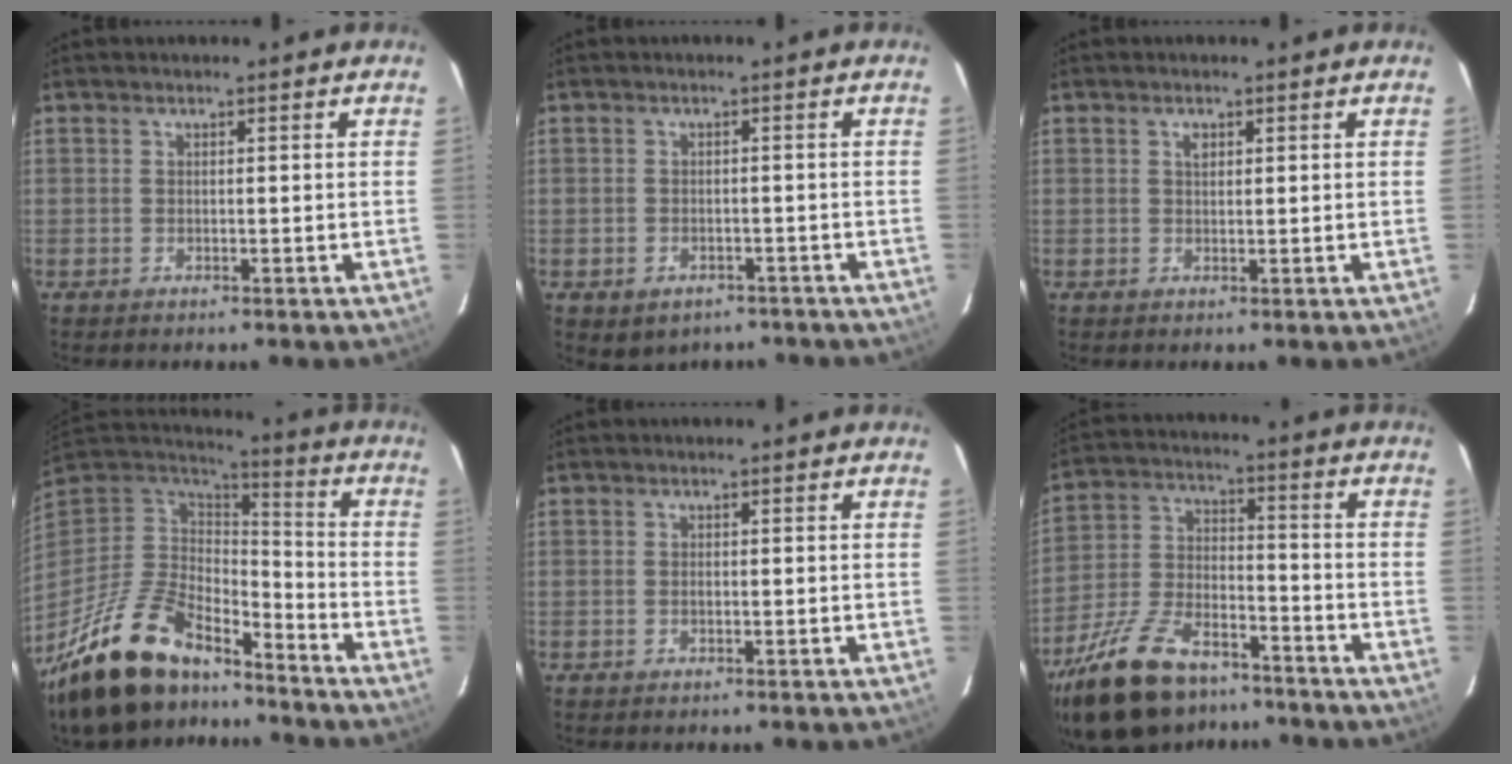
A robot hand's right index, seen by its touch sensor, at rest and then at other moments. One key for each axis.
{"total": 6.0, "fx": -3.9, "fy": 4.0, "fz": 2.2, "tx": -0.044, "ty": -0.001, "tz": -0.037}
{"total": 1.3, "fx": 0.6, "fy": 0.9, "fz": 0.8, "tx": -0.013, "ty": 0.004, "tz": 0.011}
{"total": 23.2, "fx": -17.0, "fy": 9.5, "fz": 12.5, "tx": -0.262, "ty": -0.018, "tz": -0.295}
{"total": 0.5, "fx": -0.1, "fy": 0.4, "fz": 0.3, "tx": -0.003, "ty": 0.000, "tz": -0.002}
{"total": 21.5, "fx": -15.6, "fy": 9.6, "fz": 11.3, "tx": -0.240, "ty": -0.009, "tz": -0.264}